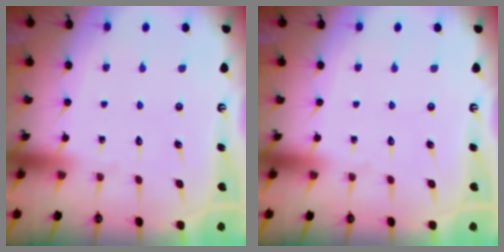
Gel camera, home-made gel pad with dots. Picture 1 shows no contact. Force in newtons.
{"total": 0.0}